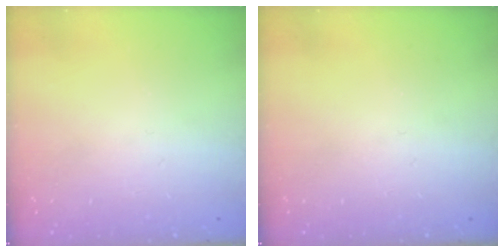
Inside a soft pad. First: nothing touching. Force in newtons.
{"total": 0.0}